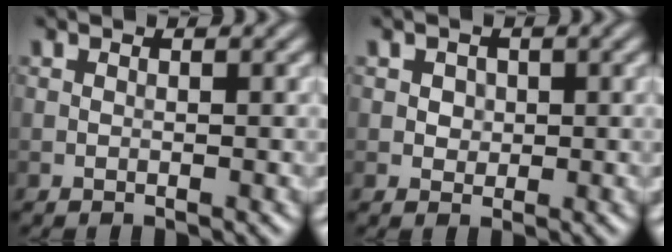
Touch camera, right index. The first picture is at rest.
{"total": 1.3, "force": [0.3, 1.2, 0.5], "torque": [-0.006, 0.000, 0.008]}